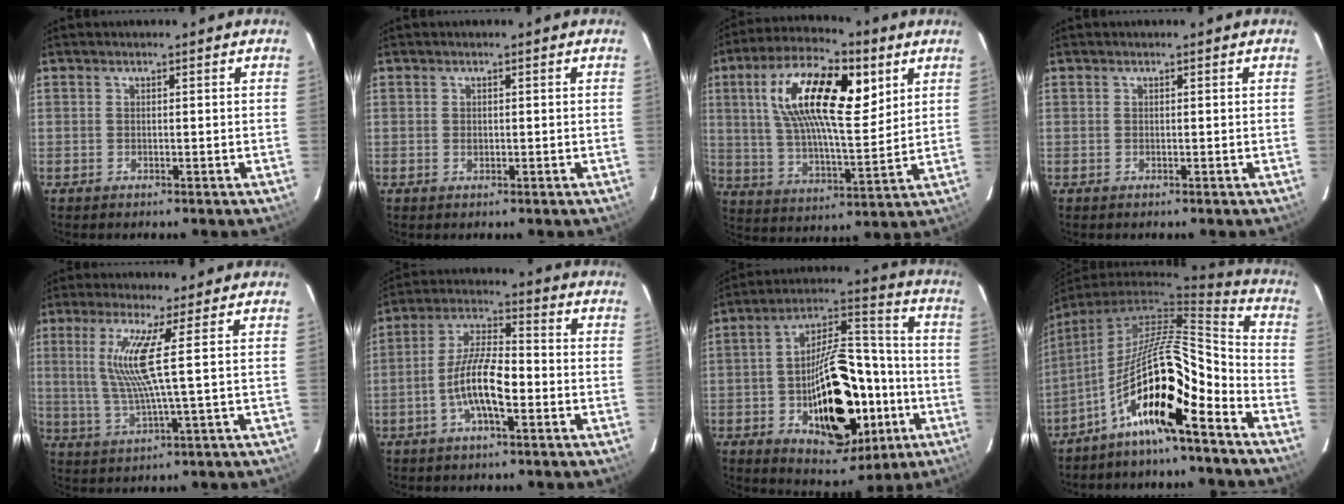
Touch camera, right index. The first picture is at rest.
{"total": 0.8, "force": [-0.1, 0.6, 0.6], "torque": [-0.009, 0.001, -0.001]}
{"total": 19.6, "force": [7.2, 7.7, 16.5], "torque": [-0.300, 0.021, 0.123]}
{"total": 0.0}
{"total": 8.2, "force": [2.0, -1.2, 7.8], "torque": [-0.153, -0.010, 0.048]}
{"total": 10.1, "force": [-3.4, 3.0, 9.0], "torque": [-0.182, 0.004, -0.064]}
{"total": 23.8, "force": [-7.3, 12.6, 18.8], "torque": [-0.312, 0.030, -0.091]}
{"total": 15.7, "force": [-9.6, 2.5, 12.2], "torque": [-0.203, -0.006, -0.180]}